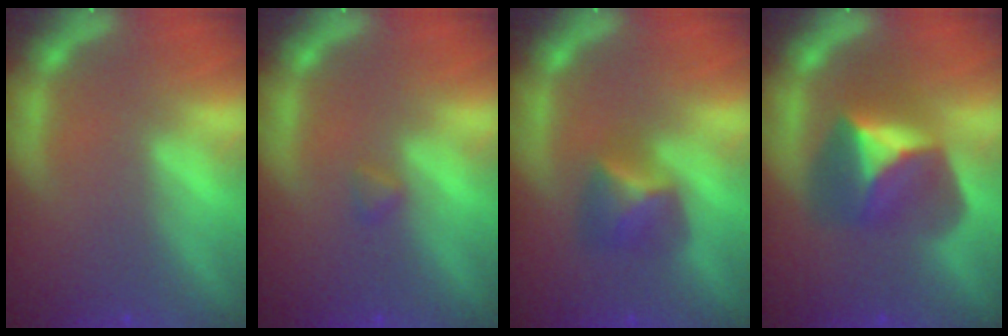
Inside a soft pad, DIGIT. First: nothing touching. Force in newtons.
{"total": 0.9}
{"total": 3.4}
{"total": 6.4}